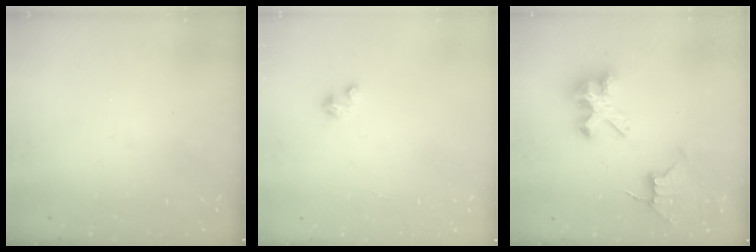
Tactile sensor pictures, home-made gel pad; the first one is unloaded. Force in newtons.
{"total": 0.6, "press": 0.6, "slide": 0.3}
{"total": 8.7, "press": 8.6, "slide": 0.7}